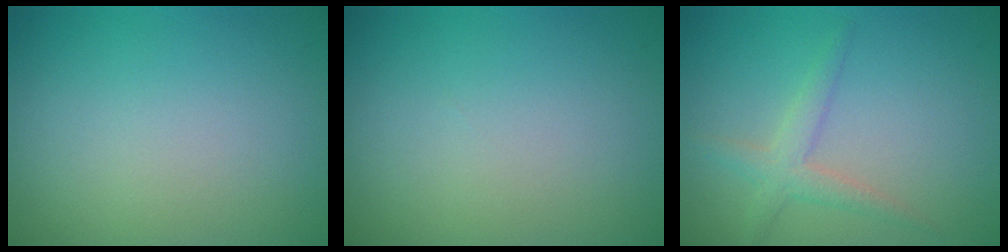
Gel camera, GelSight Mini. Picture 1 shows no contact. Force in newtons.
{"total": 0.0}
{"total": 2.2, "press": 2.2, "slide": 0.1}